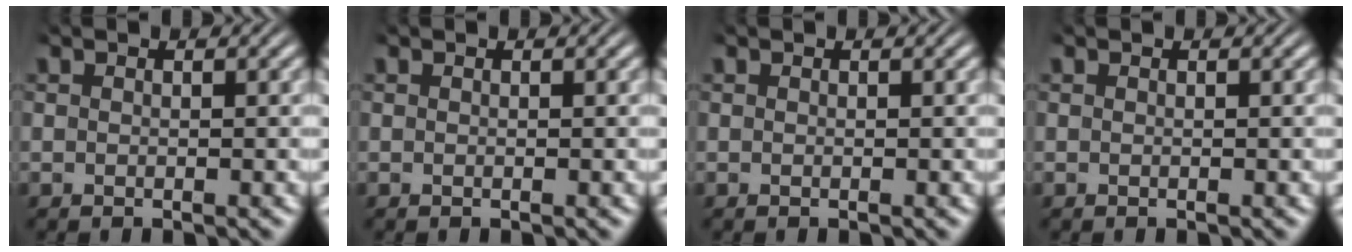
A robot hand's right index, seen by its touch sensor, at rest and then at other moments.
{"total": 0.0}
{"total": 0.0}
{"total": 0.0}